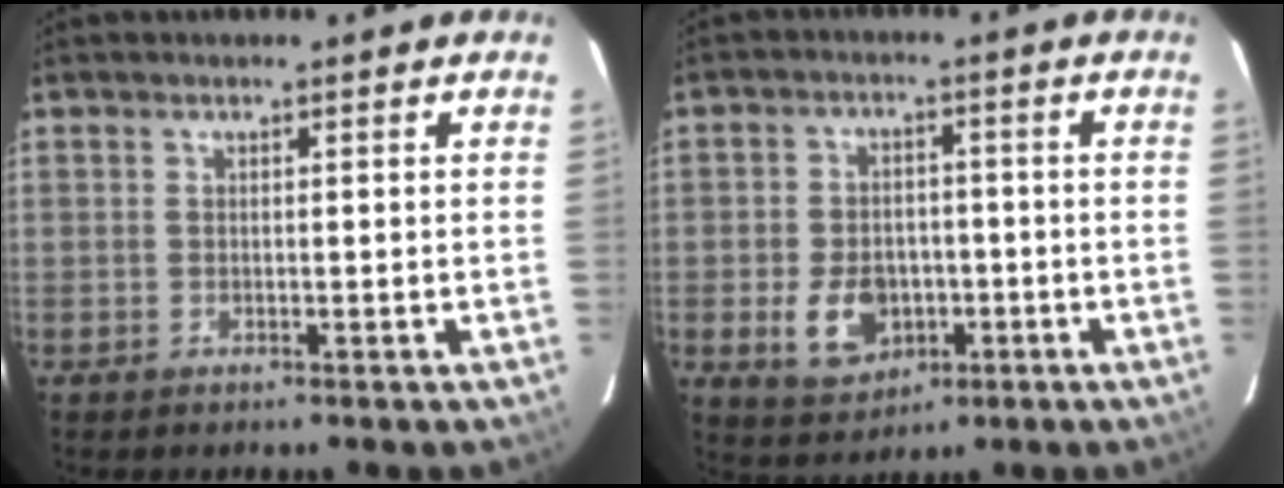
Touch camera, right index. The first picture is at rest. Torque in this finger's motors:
{"motor_torque": [0.15, -0.01, 0.09, 0.02]}